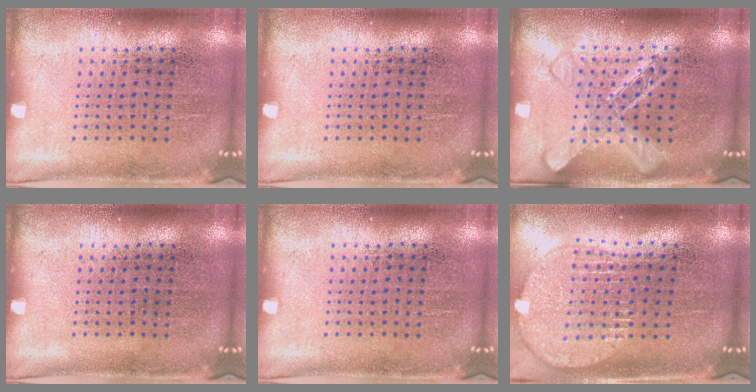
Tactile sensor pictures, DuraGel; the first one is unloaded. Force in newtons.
{"total": 0.0}
{"total": 3.1, "press": 3.1, "slide": 0.5}
{"total": 0.0}
{"total": 0.0}
{"total": 1.9, "press": 1.6, "slide": 1.0}